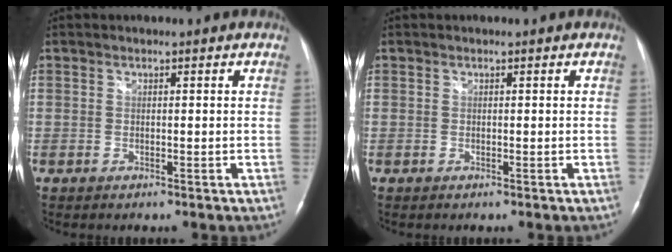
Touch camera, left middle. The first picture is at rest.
{"total": 0.0}